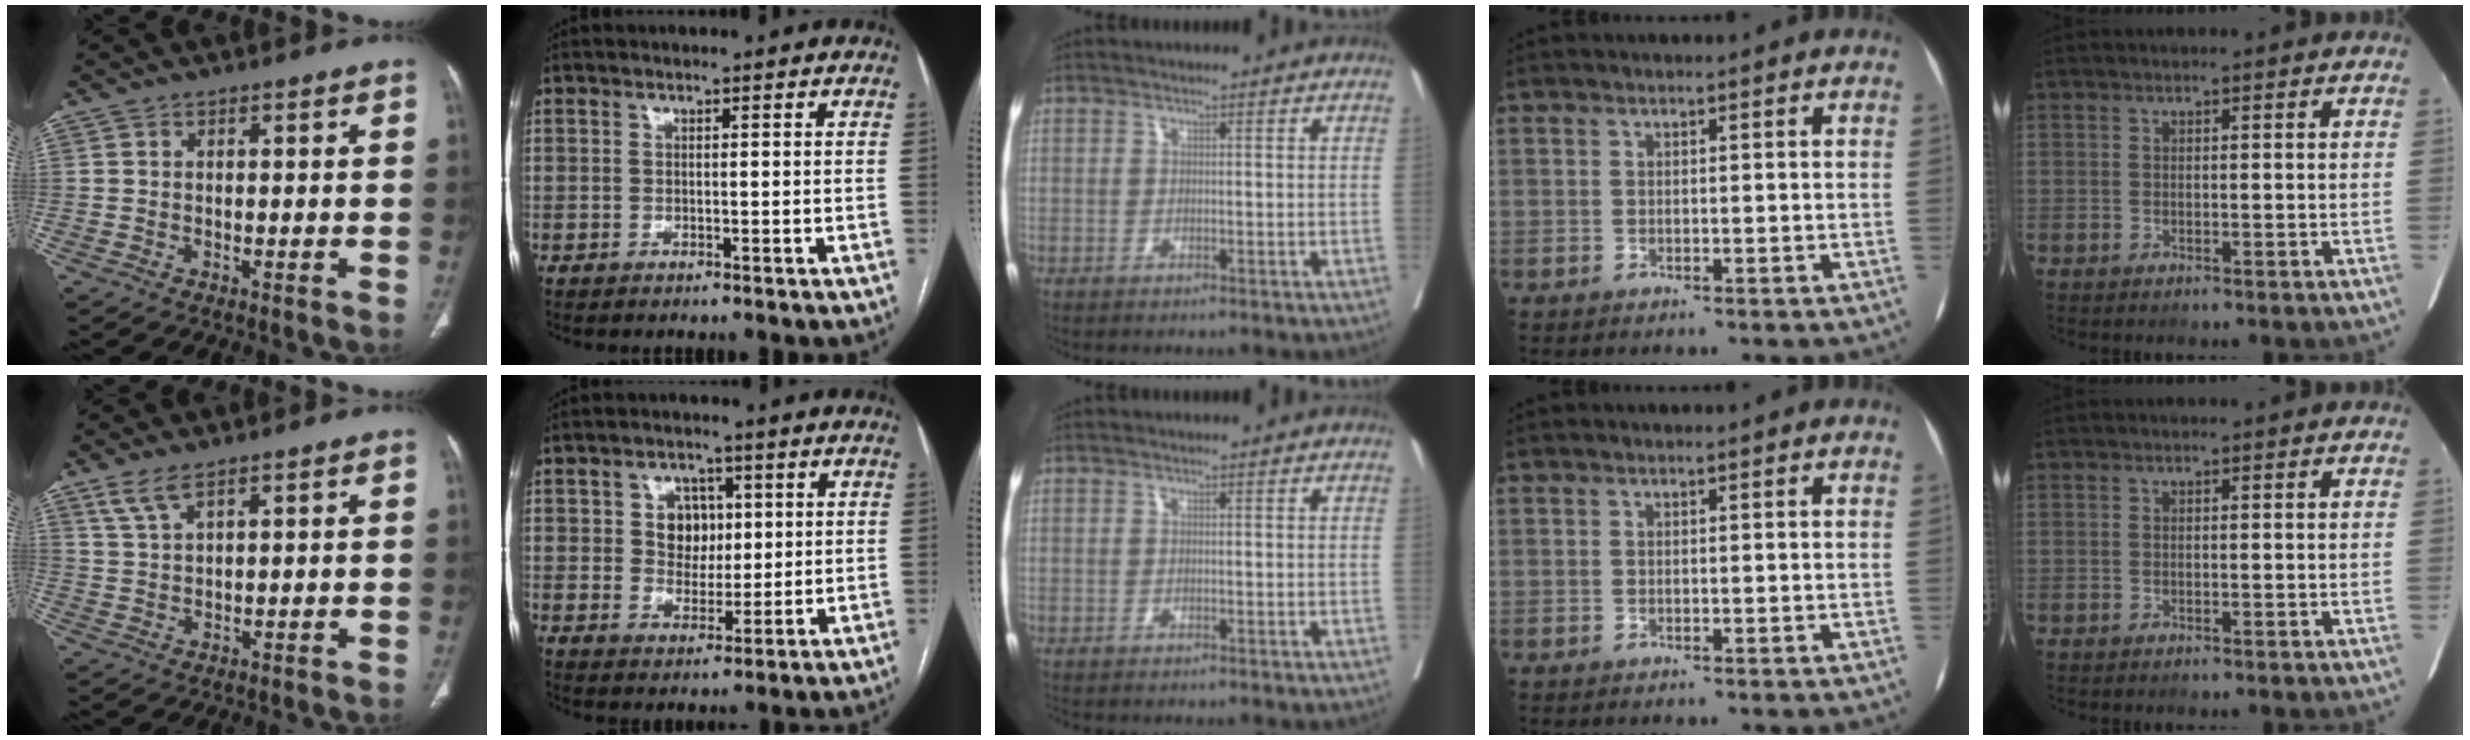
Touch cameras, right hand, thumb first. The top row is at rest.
{"thumb": {"total": 3.9, "force": [2.7, 1.6, 2.3], "torque": [-0.048, -0.003, 0.063]}, "index": {"total": 5.7, "force": [1.5, 4.5, 3.2], "torque": [-0.050, 0.010, 0.033]}, "middle": {"total": 0.8, "force": [-0.8, 0.3, 0.1], "torque": [-0.008, -0.002, -0.015]}}